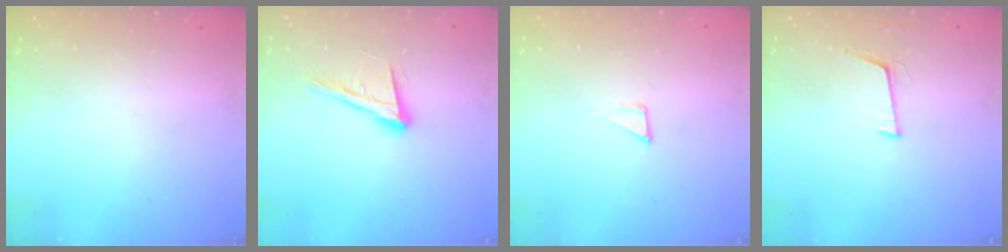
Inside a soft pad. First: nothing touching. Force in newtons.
{"total": 14.6, "press": 14.0, "slide": 3.9}
{"total": 1.3, "press": 1.3, "slide": 0.0}
{"total": 5.9, "press": 5.6, "slide": 2.0}